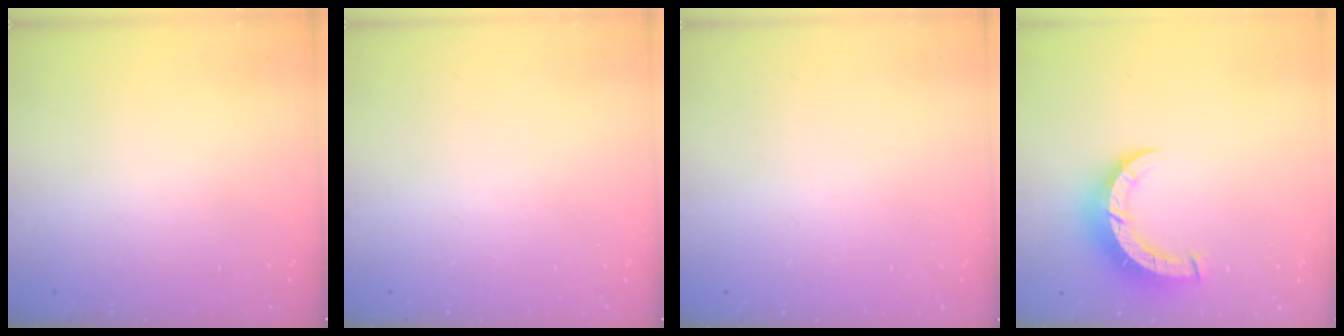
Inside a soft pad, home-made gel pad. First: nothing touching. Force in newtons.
{"total": 0.0}
{"total": 2.4, "press": 2.4, "slide": 0.2}
{"total": 8.6, "press": 8.6, "slide": 0.5}